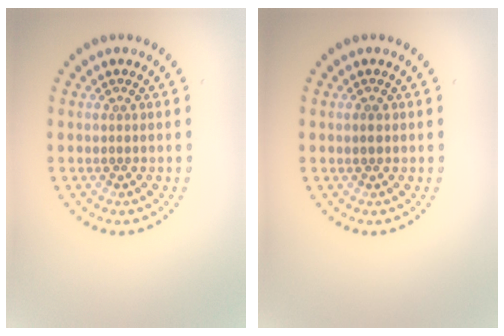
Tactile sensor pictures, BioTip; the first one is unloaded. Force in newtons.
{"total": 0.9, "press": 0.9, "slide": 0.3}